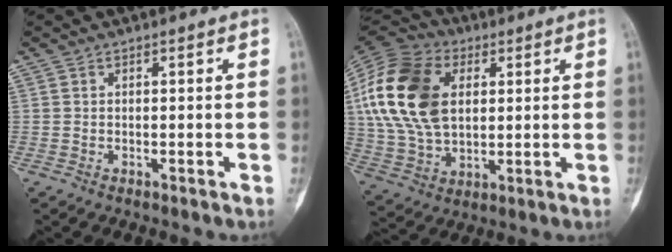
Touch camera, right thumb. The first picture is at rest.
{"total": 22.5, "force": [4.8, 14.8, 16.2], "torque": [-0.326, -0.001, 0.084]}